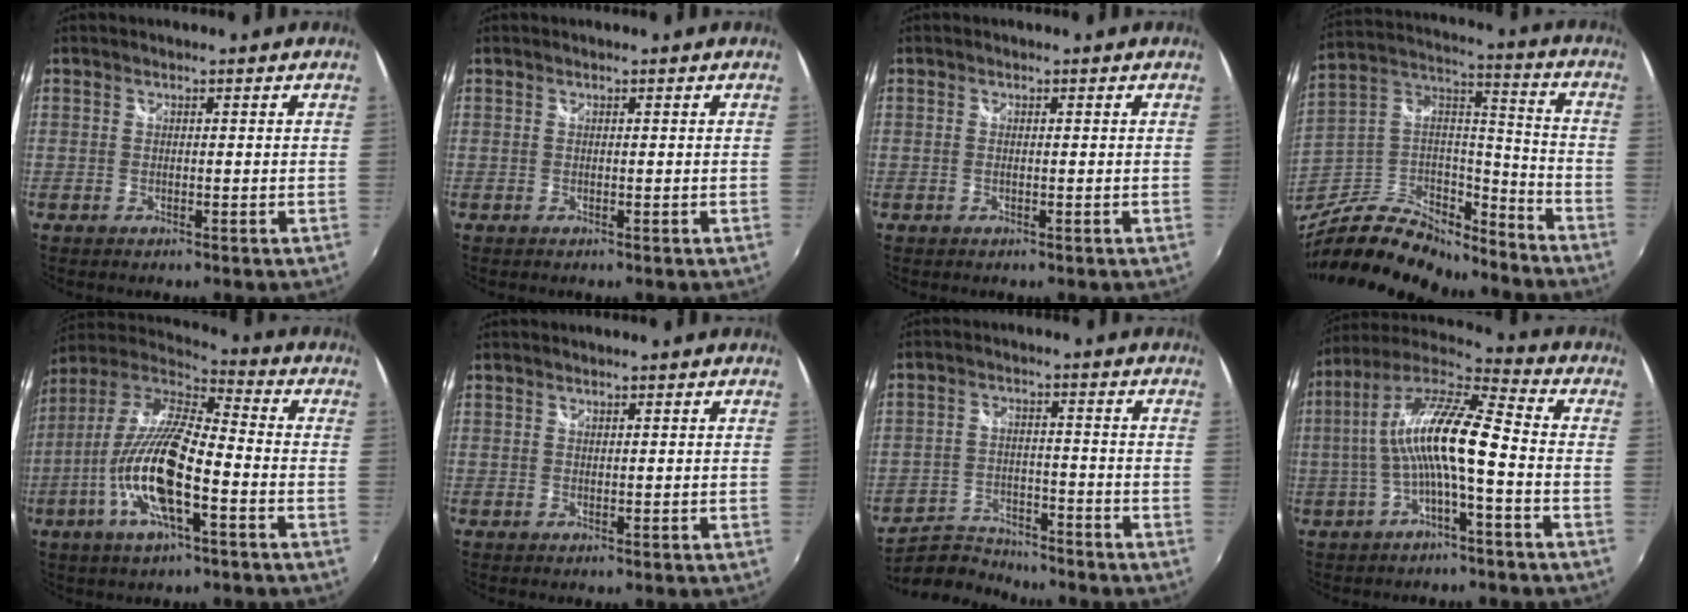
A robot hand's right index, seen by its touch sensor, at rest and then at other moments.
{"total": 0.0}
{"total": 0.6, "force": [-0.1, 0.1, 0.5], "torque": [-0.012, 0.000, -0.004]}
{"total": 25.0, "force": [-19.9, 10.0, 11.3], "torque": [-0.242, 0.026, -0.321]}
{"total": 17.5, "force": [-6.3, 4.6, 15.7], "torque": [-0.307, -0.017, -0.127]}
{"total": 0.0}
{"total": 8.5, "force": [-7.9, 2.8, 1.2], "torque": [-0.050, 0.004, -0.133]}
{"total": 13.1, "force": [-1.9, 1.9, 12.8], "torque": [-0.246, 0.016, -0.035]}